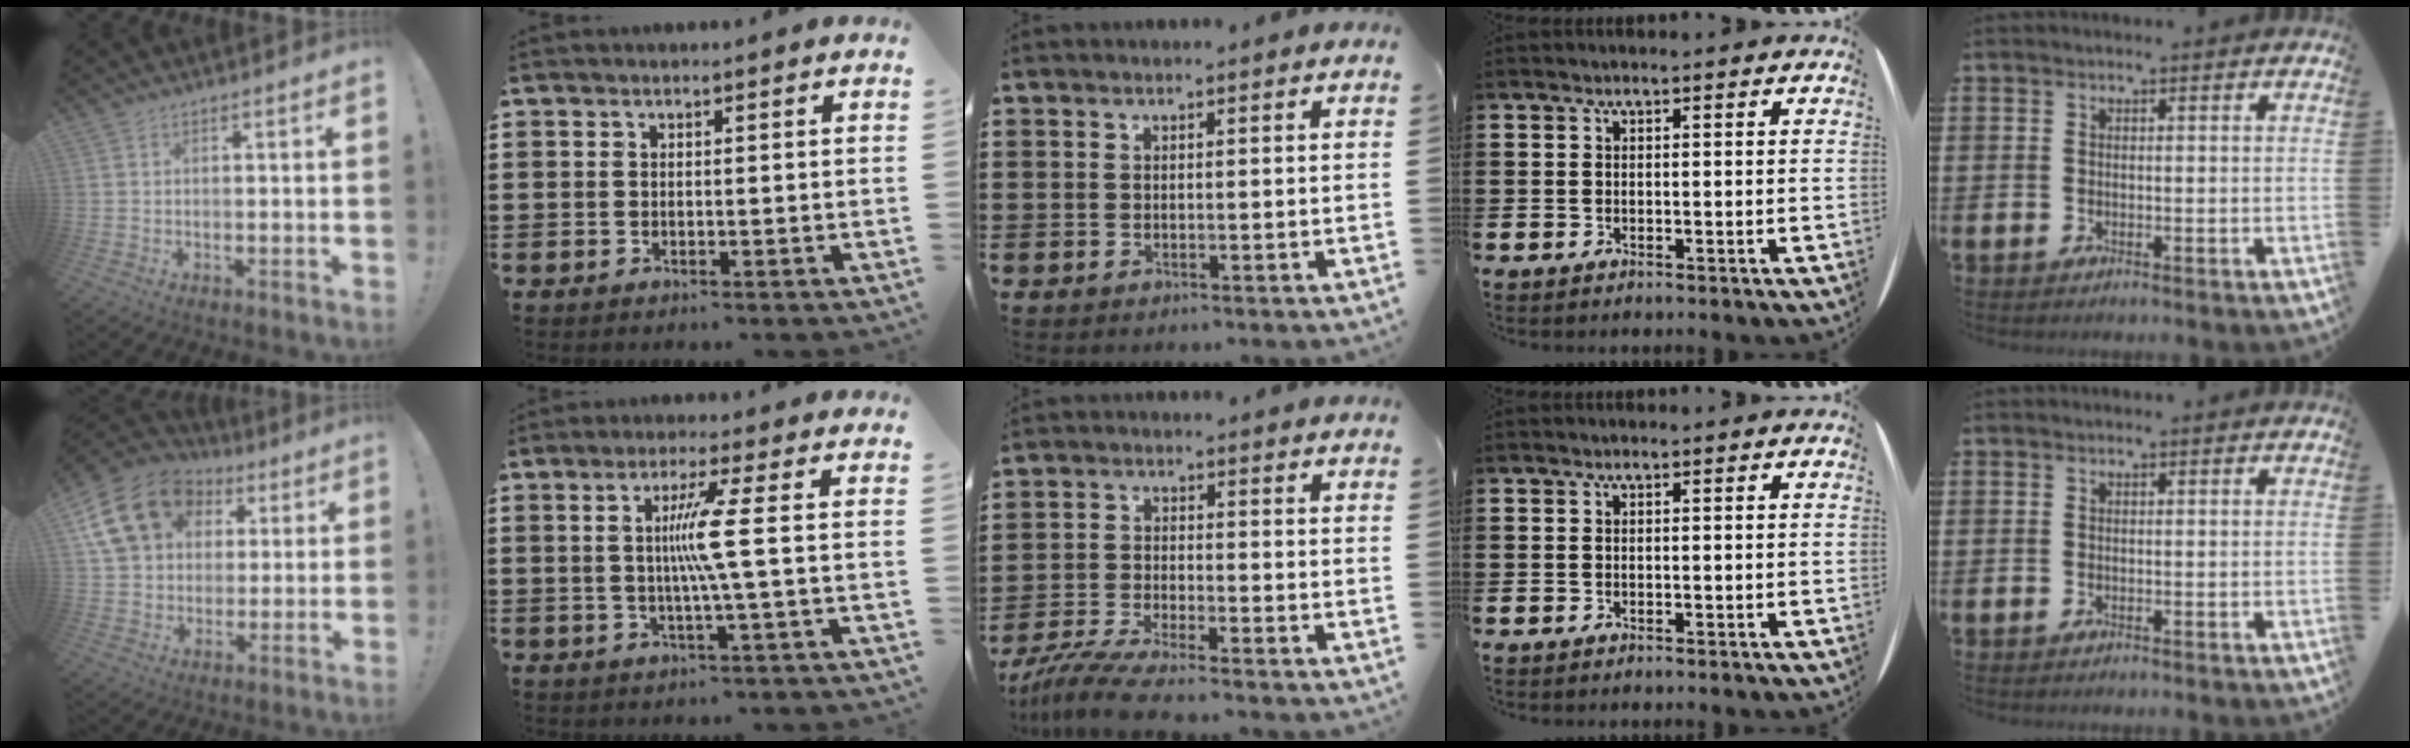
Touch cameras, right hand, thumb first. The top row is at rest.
{"thumb": {"total": 18.9, "force": [7.0, 14.8, 9.4], "torque": [-0.136, -0.017, 0.143]}, "index": {"total": 6.5, "force": [0.0, -1.5, 6.3], "torque": [-0.123, -0.012, -0.011]}, "middle": {"total": 5.5, "force": [-4.9, 0.0, 2.4], "torque": [-0.073, -0.027, -0.102]}}